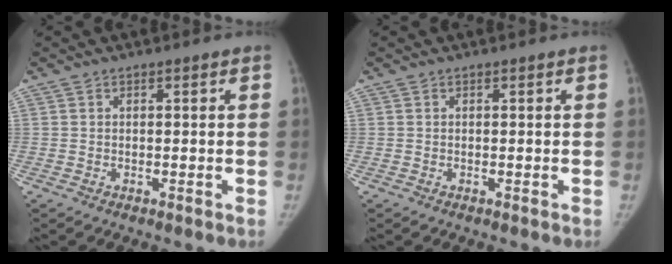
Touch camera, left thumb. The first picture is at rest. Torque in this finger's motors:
{"motor_torque": [-0.11, 0.11, 0.00, 0.00, 0.00]}